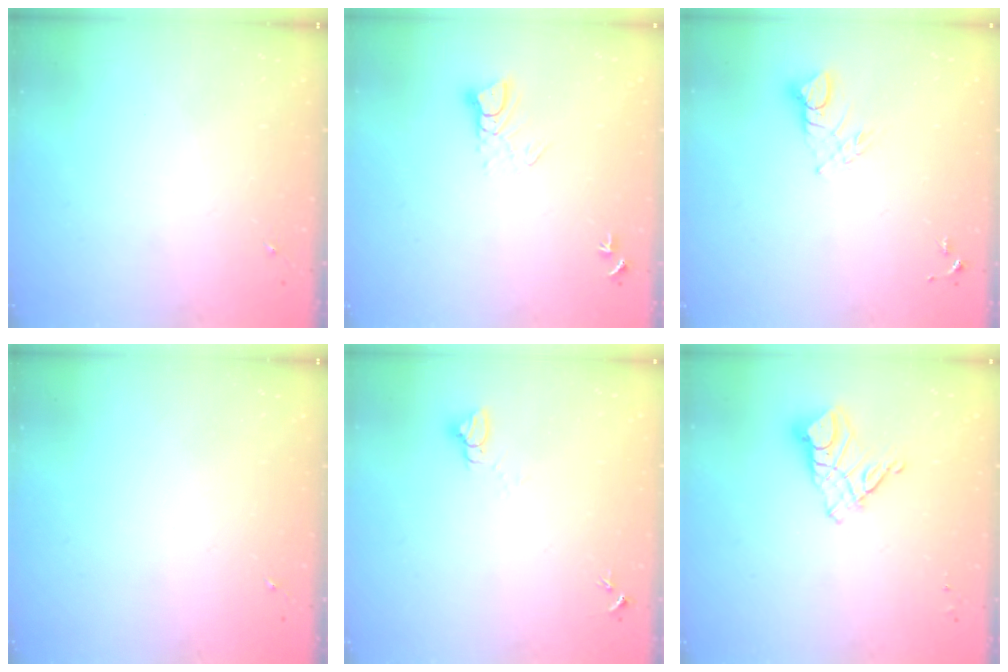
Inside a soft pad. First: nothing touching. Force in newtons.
{"total": 5.5, "press": 5.5, "slide": 0.4}
{"total": 5.3, "press": 5.2, "slide": 0.4}
{"total": 0.0}
{"total": 3.2, "press": 3.2, "slide": 0.1}
{"total": 9.7, "press": 9.7, "slide": 1.1}